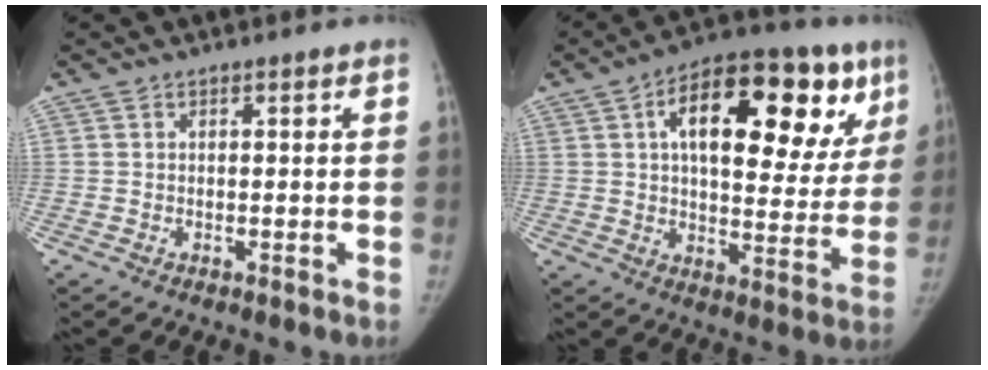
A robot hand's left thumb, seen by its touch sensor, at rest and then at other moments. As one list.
[{"total": 25.1, "force": [9.7, 11.7, 20.0], "torque": [-0.242, 0.013, 0.136]}]